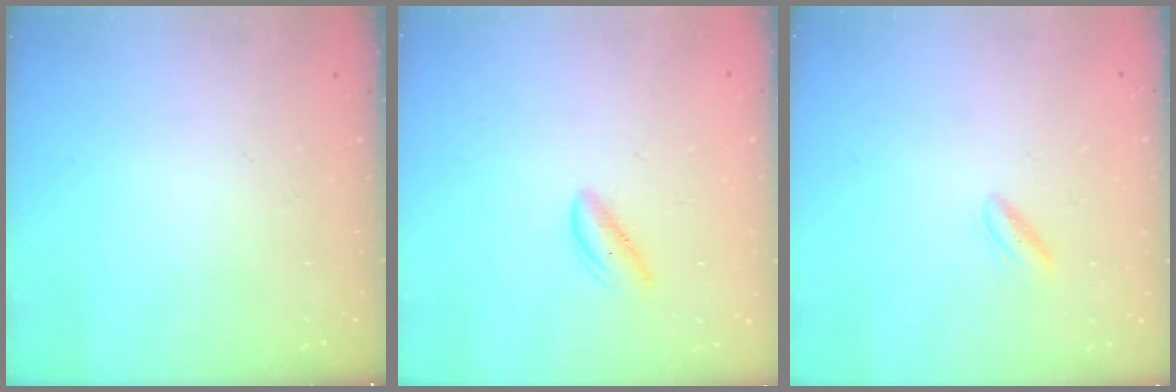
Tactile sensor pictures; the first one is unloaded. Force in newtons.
{"total": 1.8, "press": 1.7, "slide": 0.6}
{"total": 2.8, "press": 2.8, "slide": 0.5}